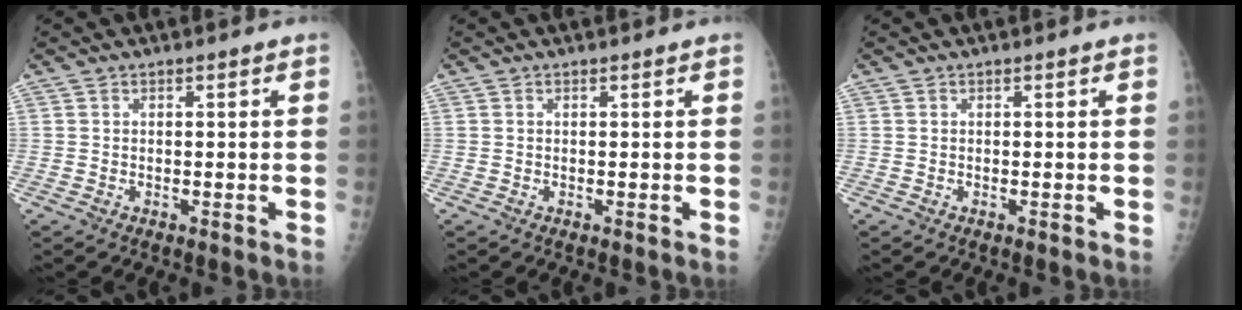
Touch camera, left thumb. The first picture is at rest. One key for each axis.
{"total": 0.0}
{"total": 0.0}